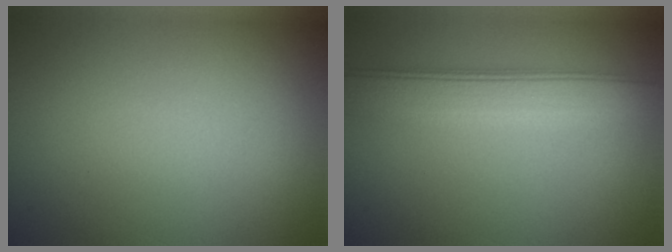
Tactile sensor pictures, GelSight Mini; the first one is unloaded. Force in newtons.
{"total": 5.5, "press": 5.5, "slide": 0.0}